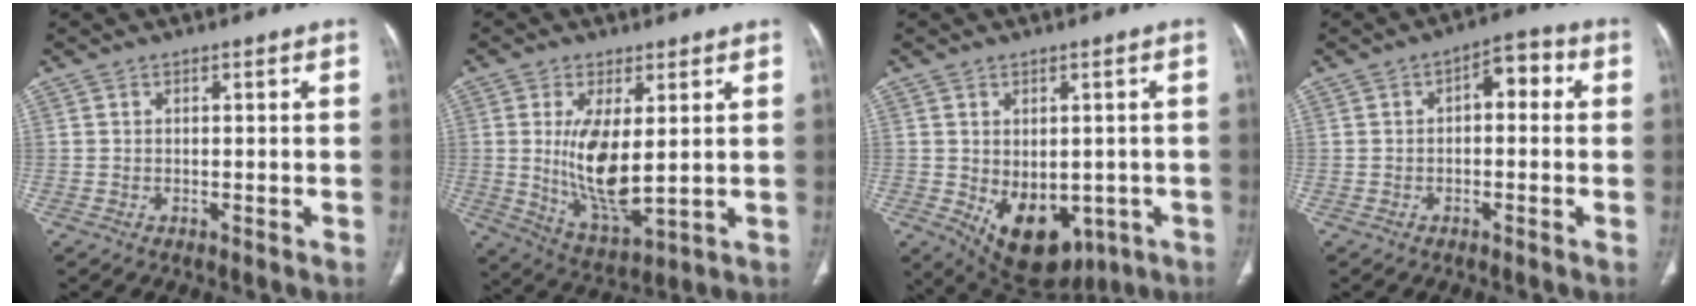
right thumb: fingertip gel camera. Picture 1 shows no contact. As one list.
[{"total": 11.9, "force": [1.3, 4.6, 10.9], "torque": [-0.203, -0.030, 0.040]}, {"total": 13.3, "force": [-3.7, 8.9, 9.2], "torque": [-0.108, -0.006, -0.026]}, {"total": 5.6, "force": [0.6, 3.0, 4.6], "torque": [-0.047, 0.021, -0.002]}]